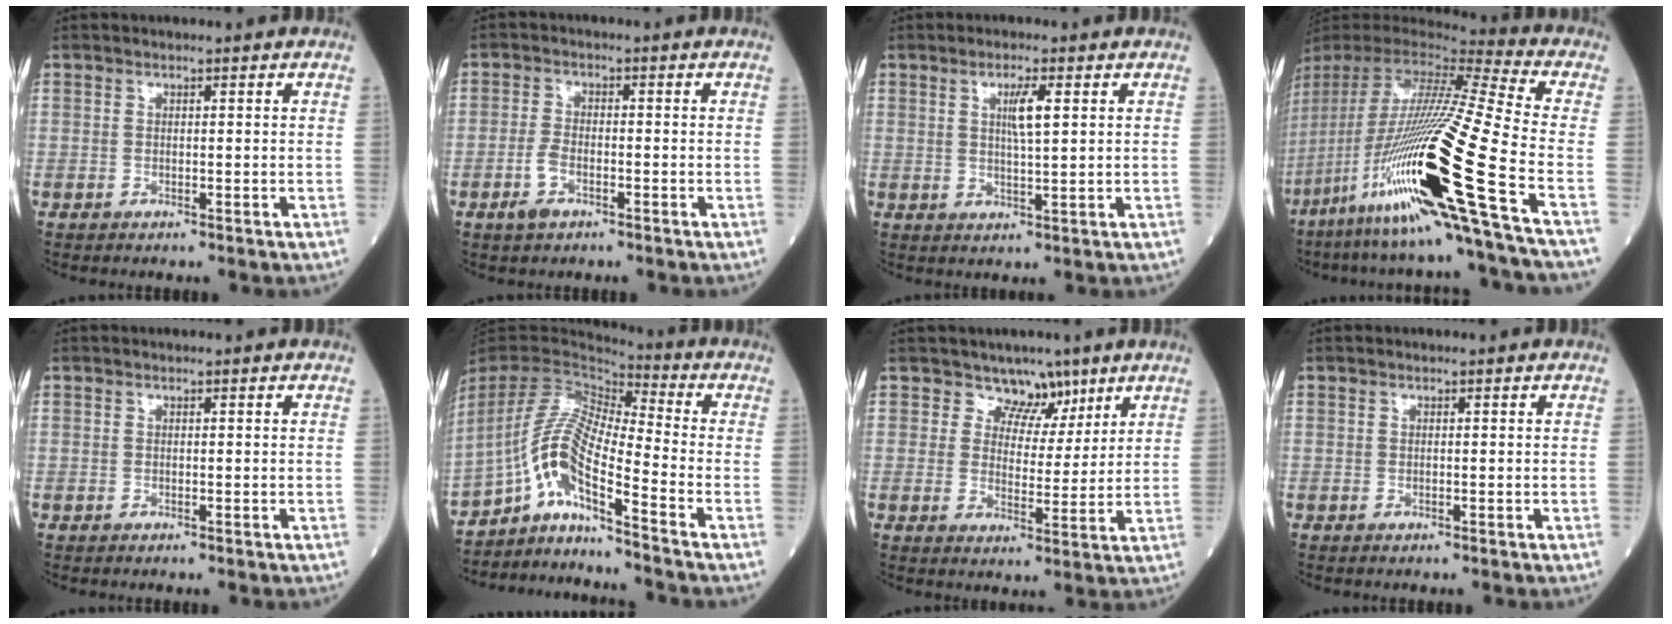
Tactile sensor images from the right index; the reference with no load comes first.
{"total": 3.4, "force": [-1.8, 1.5, 2.5], "torque": [-0.058, 0.001, -0.033]}
{"total": 2.5, "force": [1.1, -0.1, 2.2], "torque": [-0.045, -0.002, 0.022]}
{"total": 30.8, "force": [-12.0, 0.0, 28.4], "torque": [-0.543, -0.057, -0.226]}
{"total": 0.0}
{"total": 11.8, "force": [-7.3, 0.1, 9.2], "torque": [-0.192, 0.008, -0.136]}
{"total": 5.1, "force": [3.8, 3.4, 0.4], "torque": [0.009, -0.008, 0.057]}
{"total": 0.0}